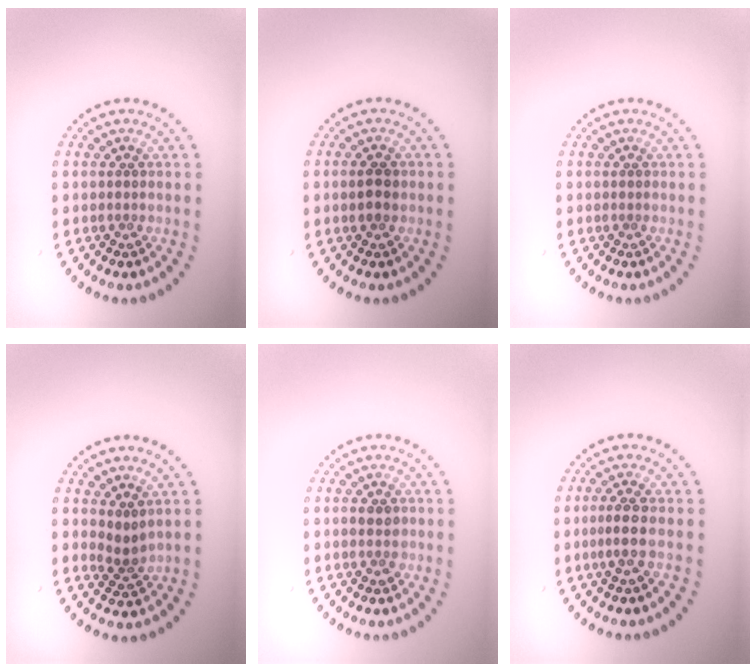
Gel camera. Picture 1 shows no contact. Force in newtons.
{"total": 1.6, "press": 1.6, "slide": 0.1}
{"total": 0.0}
{"total": 1.9, "press": 1.3, "slide": 1.4}
{"total": 1.4, "press": 1.4, "slide": 0.1}
{"total": 1.7, "press": 1.3, "slide": 1.0}